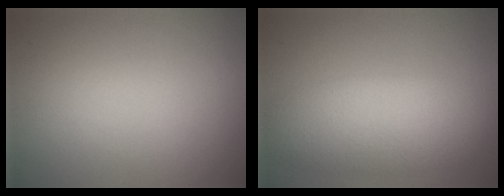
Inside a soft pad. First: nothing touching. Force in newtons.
{"total": 6.3, "press": 6.3, "slide": 0.4}